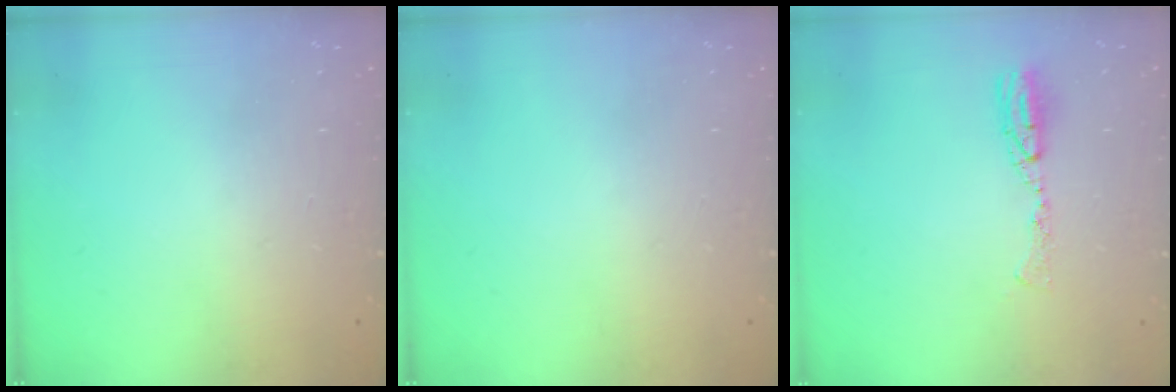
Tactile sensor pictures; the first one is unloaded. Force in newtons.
{"total": 0.0}
{"total": 8.1, "press": 7.9, "slide": 1.7}